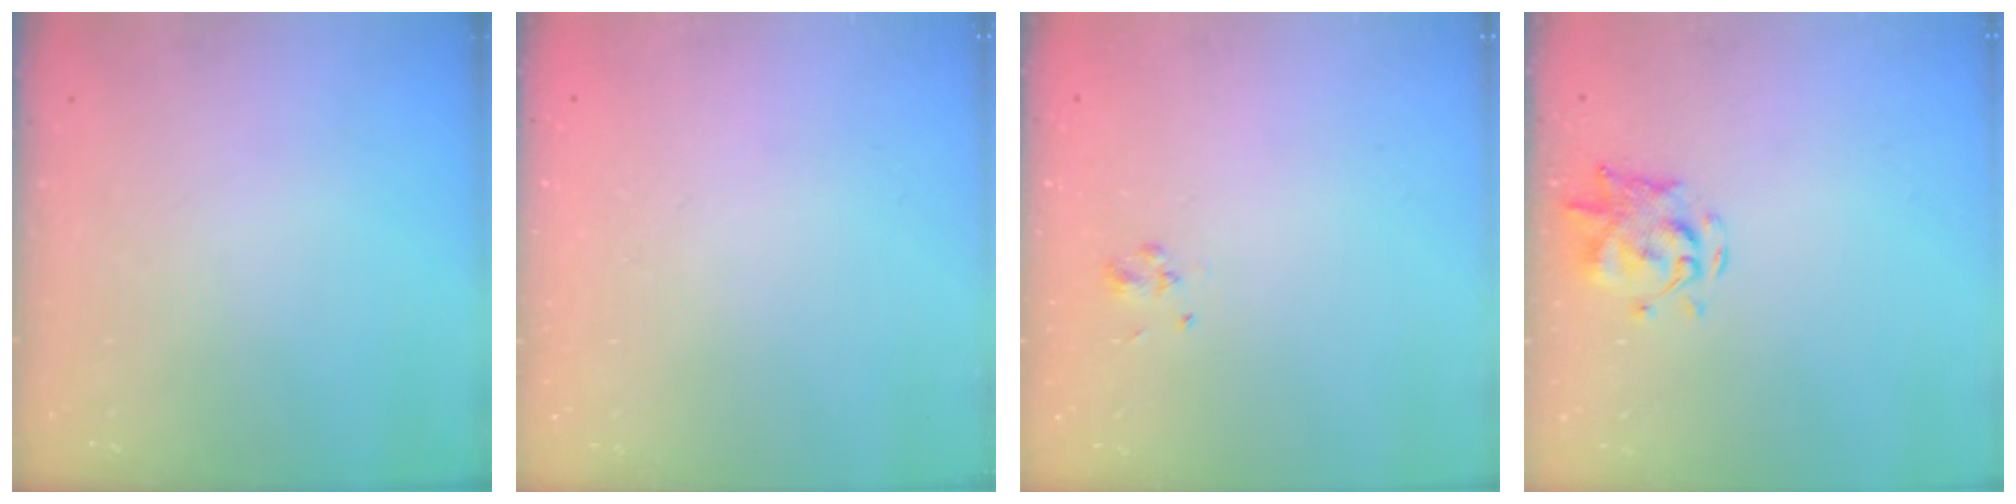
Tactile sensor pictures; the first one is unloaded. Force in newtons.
{"total": 1.7, "press": 1.7, "slide": 0.2}
{"total": 1.4, "press": 1.3, "slide": 0.4}
{"total": 1.8, "press": 1.8, "slide": 0.4}